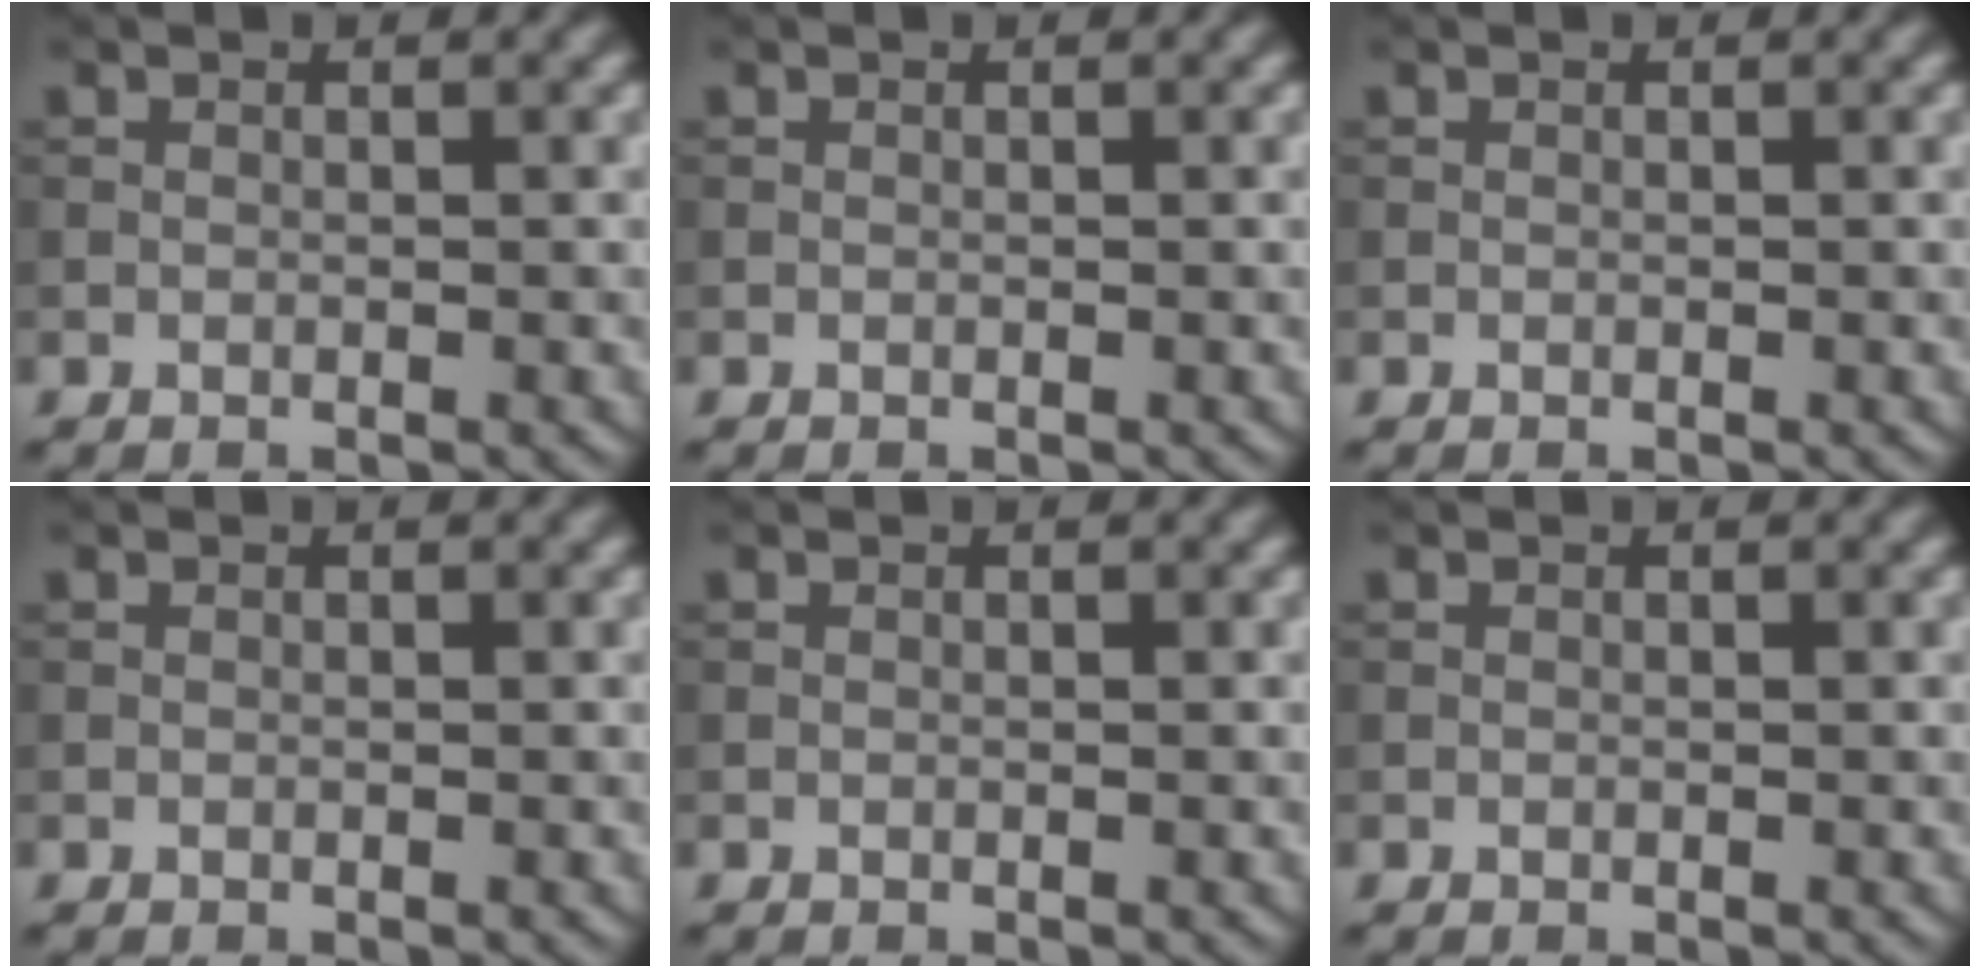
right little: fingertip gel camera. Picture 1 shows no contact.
{"total": 0.0}
{"total": 0.0}
{"total": 0.0}
{"total": 0.0}
{"total": 0.0}